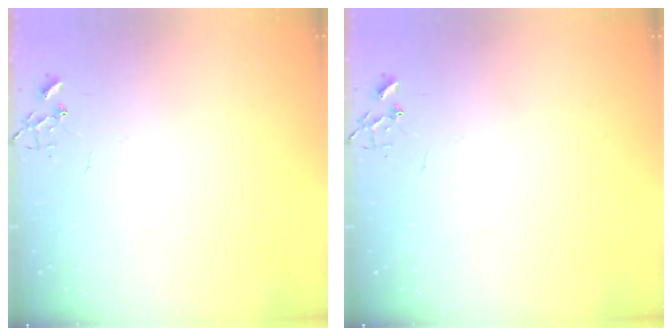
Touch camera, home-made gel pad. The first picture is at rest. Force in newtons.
{"total": 0.0}